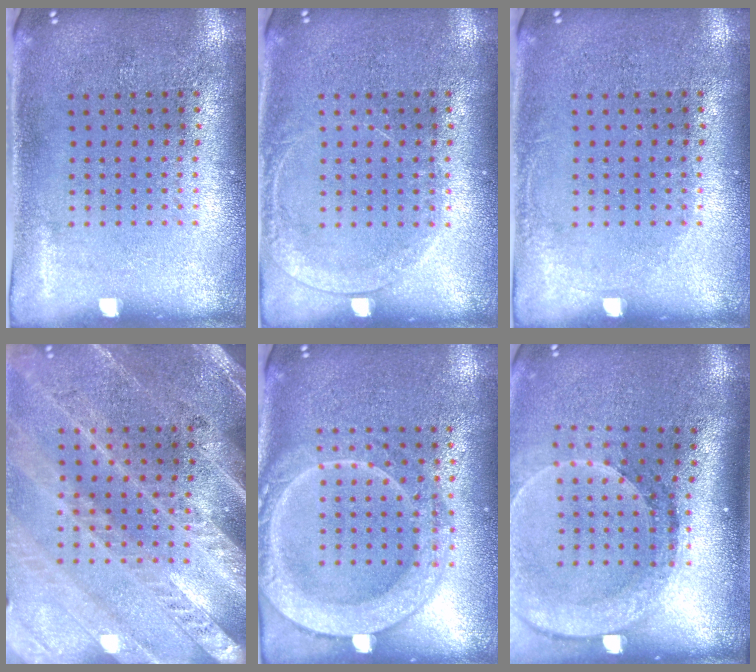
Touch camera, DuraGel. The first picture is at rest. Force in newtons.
{"total": 1.3, "press": 1.3, "slide": 0.2}
{"total": 0.7, "press": 0.7, "slide": 0.1}
{"total": 3.2, "press": 2.8, "slide": 1.4}
{"total": 2.1, "press": 2.1, "slide": 0.2}
{"total": 2.8, "press": 2.1, "slide": 1.8}